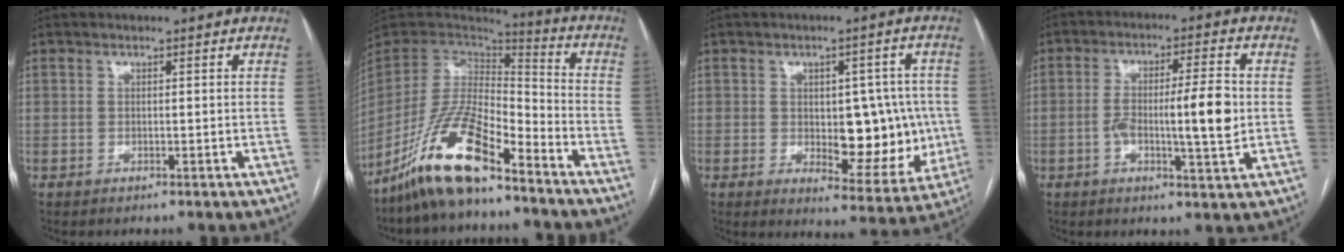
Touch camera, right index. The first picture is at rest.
{"total": 15.1, "force": [-10.6, 3.7, 10.1], "torque": [-0.198, 0.006, -0.197]}
{"total": 11.8, "force": [-0.5, 5.6, 10.3], "torque": [-0.113, 0.011, 0.011]}
{"total": 9.7, "force": [-0.7, 1.3, 9.6], "torque": [-0.160, 0.011, -0.010]}